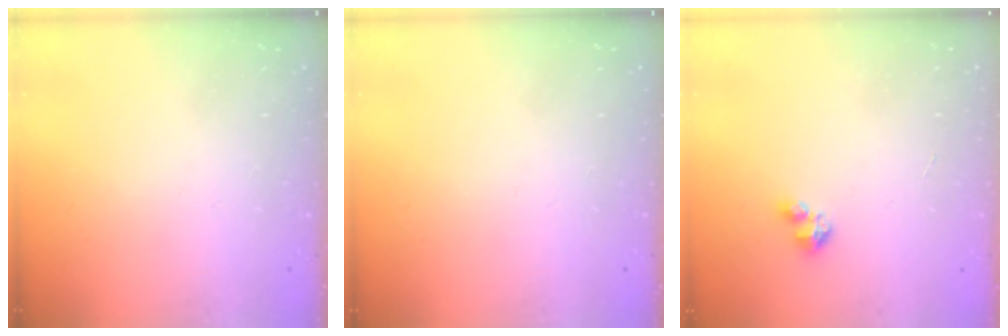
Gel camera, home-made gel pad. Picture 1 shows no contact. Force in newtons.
{"total": 0.0}
{"total": 2.8, "press": 2.8, "slide": 0.2}